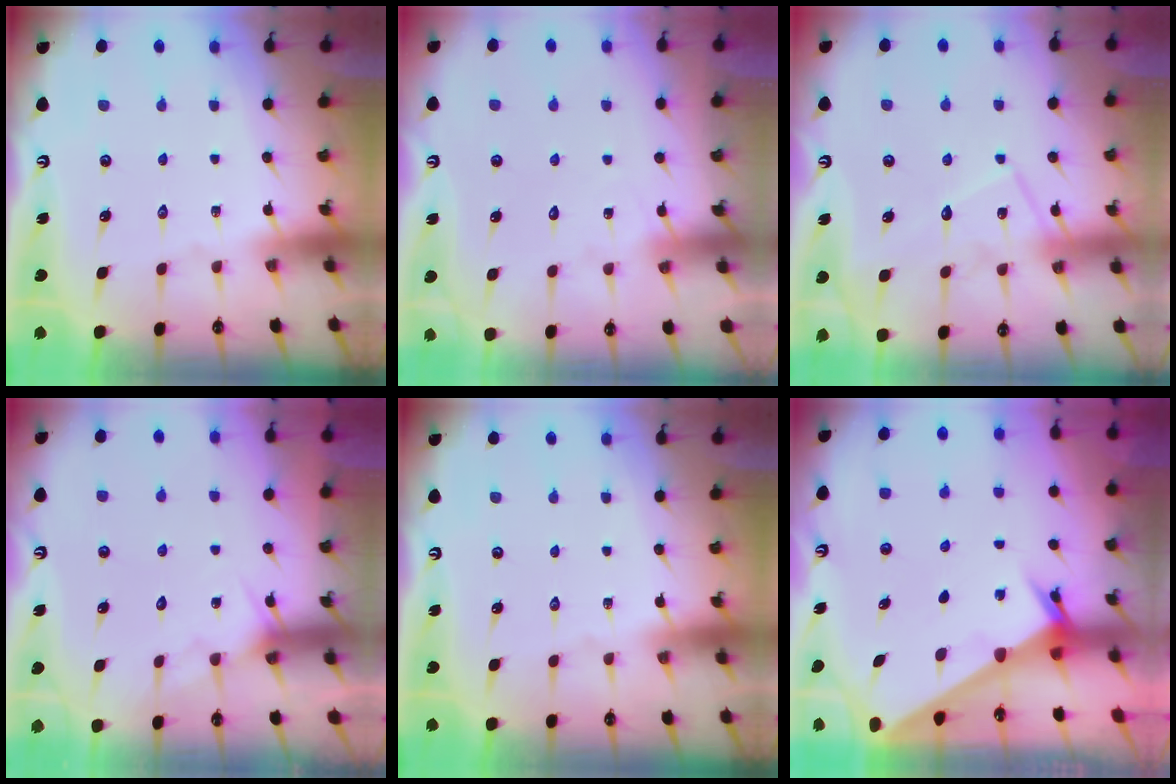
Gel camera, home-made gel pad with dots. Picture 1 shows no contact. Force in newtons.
{"total": 6.0, "press": 6.0, "slide": 0.5}
{"total": 11.0, "press": 11.0, "slide": 0.7}
{"total": 6.6, "press": 6.6, "slide": 0.5}
{"total": 0.0}
{"total": 2.8, "press": 2.8, "slide": 0.2}